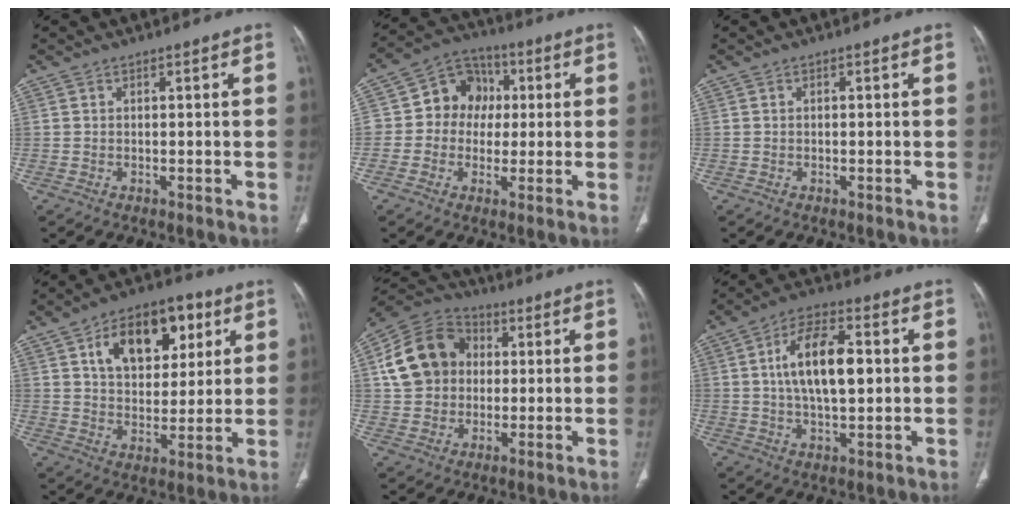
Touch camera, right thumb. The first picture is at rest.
{"total": 10.3, "force": [0.7, 9.0, 4.9], "torque": [-0.035, 0.022, 0.000]}
{"total": 0.0}
{"total": 16.5, "force": [6.6, 10.1, 11.3], "torque": [-0.127, -0.008, 0.108]}
{"total": 14.5, "force": [2.0, 12.1, 7.7], "torque": [-0.126, 0.020, 0.029]}
{"total": 12.8, "force": [1.6, 6.0, 11.1], "torque": [-0.185, 0.008, 0.024]}